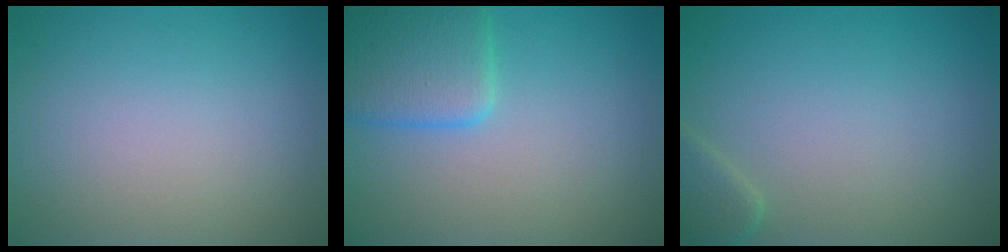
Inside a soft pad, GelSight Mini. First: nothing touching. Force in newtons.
{"total": 4.4, "press": 4.4, "slide": 0.2}
{"total": 1.7, "press": 1.7, "slide": 0.2}